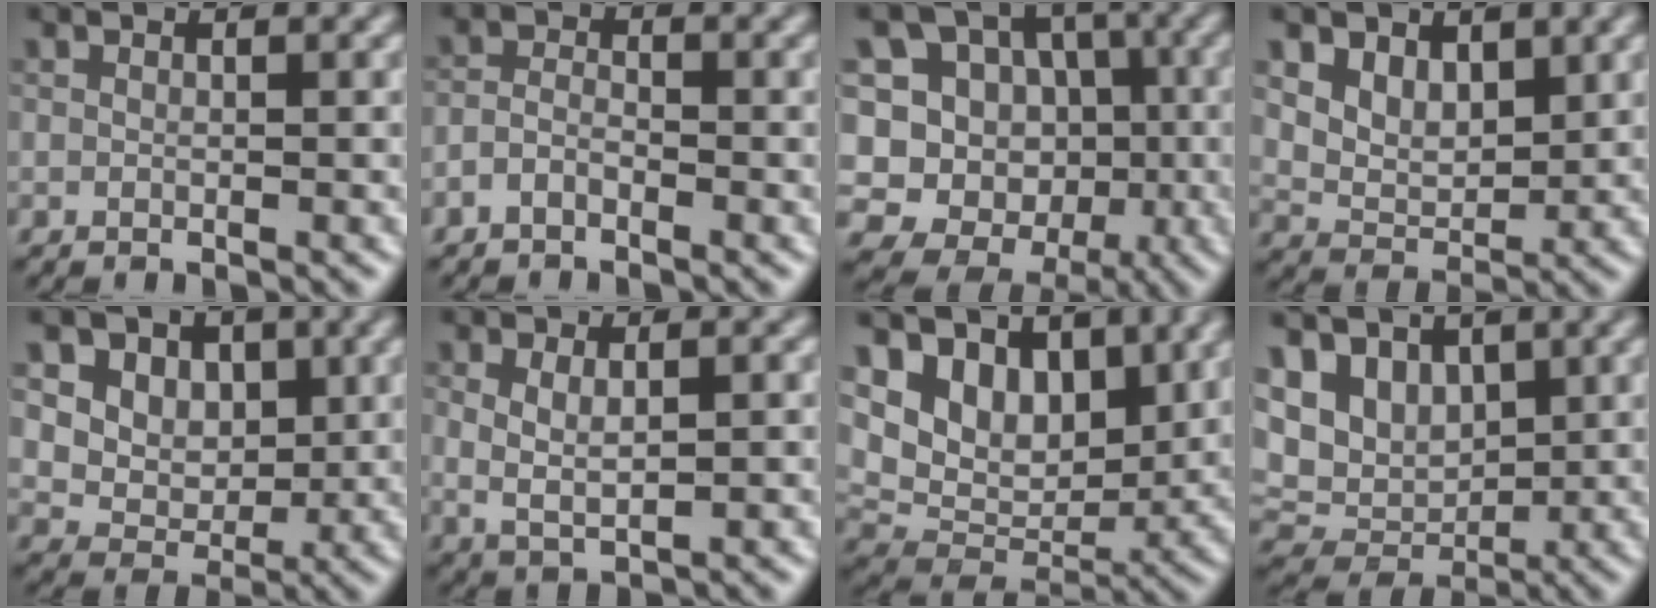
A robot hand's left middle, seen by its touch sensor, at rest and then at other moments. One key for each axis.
{"total": 1.5, "fx": -1.0, "fy": 0.7, "fz": 0.8, "tx": -0.018, "ty": 0.003, "tz": -0.025}
{"total": 13.7, "fx": -2.3, "fy": 13.0, "fz": 3.8, "tx": -0.133, "ty": 0.022, "tz": -0.033}
{"total": 3.9, "fx": 2.2, "fy": 2.6, "fz": 1.9, "tx": -0.042, "ty": -0.020, "tz": 0.044}
{"total": 10.9, "fx": 5.0, "fy": 8.3, "fz": 5.1, "tx": -0.089, "ty": 0.006, "tz": 0.080}
{"total": 2.9, "fx": 0.4, "fy": 1.4, "fz": 2.5, "tx": -0.050, "ty": -0.004, "tz": 0.010}
{"total": 8.3, "fx": 4.2, "fy": 5.6, "fz": 4.4, "tx": -0.079, "ty": -0.014, "tz": 0.069}
{"total": 7.6, "fx": 3.1, "fy": 5.5, "fz": 4.2, "tx": -0.086, "ty": 0.008, "tz": 0.048}